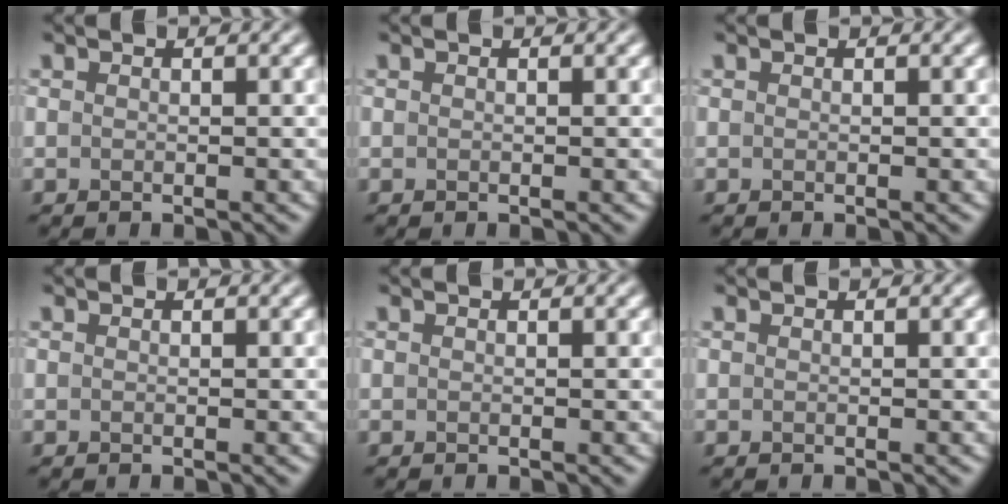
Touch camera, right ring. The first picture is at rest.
{"total": 0.0}
{"total": 0.0}
{"total": 0.0}
{"total": 0.0}
{"total": 0.0}